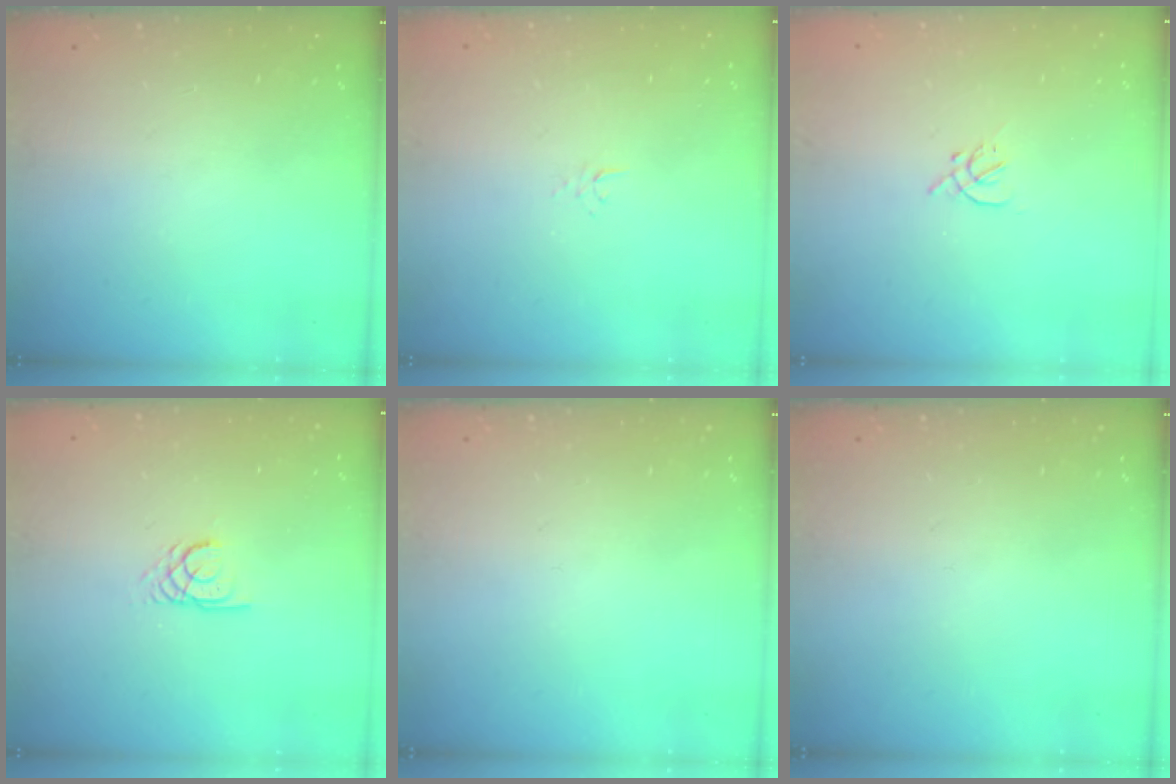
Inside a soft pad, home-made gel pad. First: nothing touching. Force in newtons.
{"total": 2.6, "press": 2.6, "slide": 0.3}
{"total": 1.9, "press": 1.8, "slide": 0.5}
{"total": 2.7, "press": 2.7, "slide": 0.1}
{"total": 0.0}
{"total": 0.0}